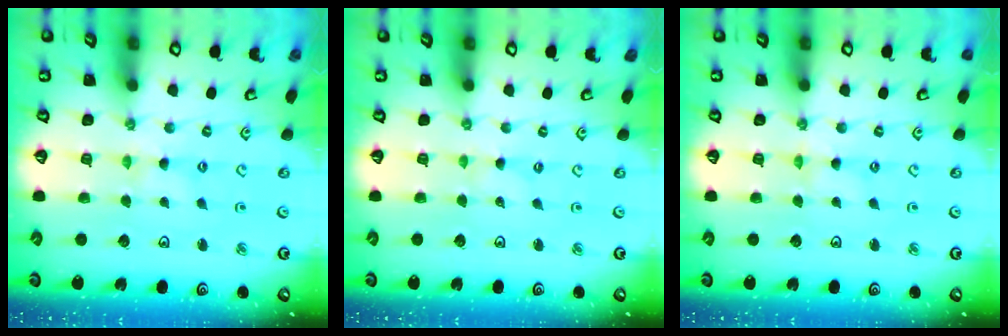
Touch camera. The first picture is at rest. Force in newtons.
{"total": 0.0}
{"total": 0.6, "press": 0.6, "slide": 0.2}